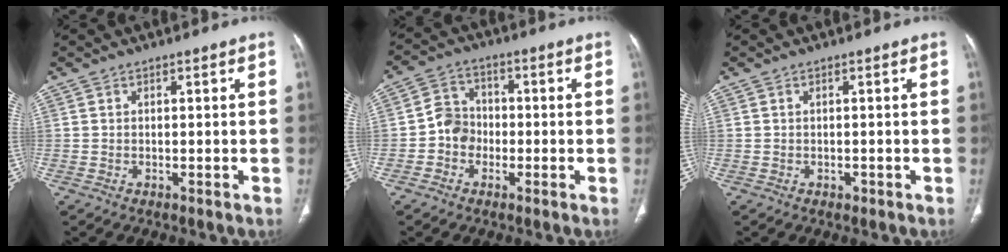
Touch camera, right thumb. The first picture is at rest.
{"total": 5.8, "force": [-1.5, 5.2, 2.2], "torque": [-0.013, 0.019, -0.040]}
{"total": 0.7, "force": [-0.3, 0.6, 0.4], "torque": [-0.004, 0.001, -0.003]}